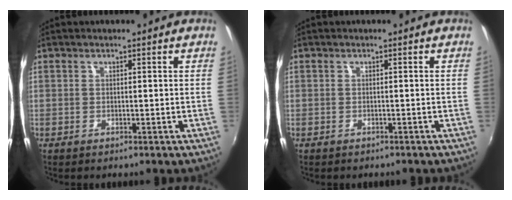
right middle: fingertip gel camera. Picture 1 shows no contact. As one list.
[{"total": 0.8, "force": [-0.6, 0.5, 0.0], "torque": [-0.005, 0.001, -0.008]}]